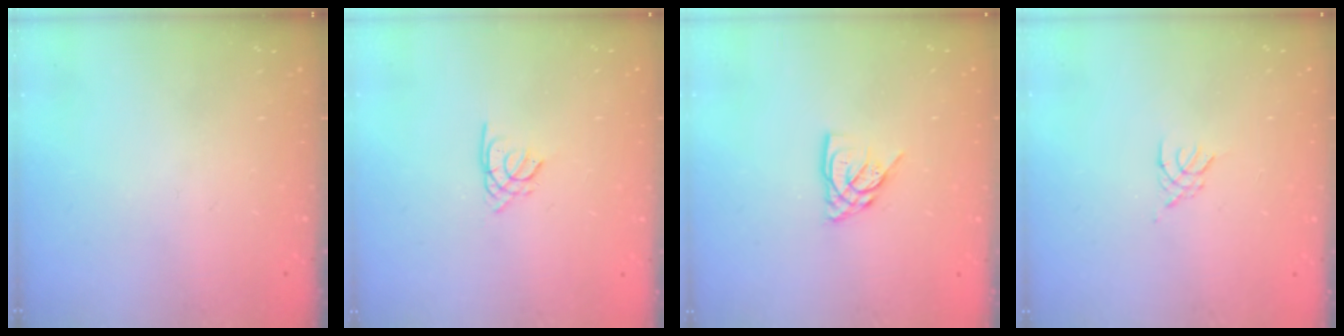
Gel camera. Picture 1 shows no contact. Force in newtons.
{"total": 1.4, "press": 1.4, "slide": 0.3}
{"total": 6.4, "press": 6.4, "slide": 0.7}
{"total": 2.6, "press": 2.5, "slide": 0.6}